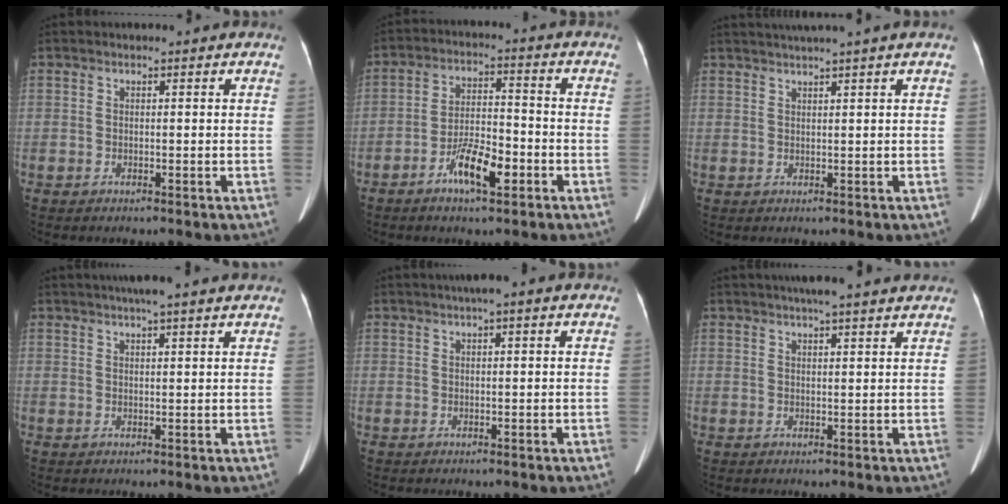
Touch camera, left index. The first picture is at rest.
{"total": 7.4, "force": [-3.8, 2.1, 6.1], "torque": [-0.118, 0.002, -0.066]}
{"total": 4.5, "force": [3.6, -1.5, 2.4], "torque": [-0.032, 0.019, 0.062]}
{"total": 6.7, "force": [5.4, -0.2, 3.9], "torque": [-0.061, 0.028, 0.076]}
{"total": 3.0, "force": [1.7, 0.2, 2.5], "torque": [-0.044, 0.017, 0.026]}
{"total": 9.2, "force": [7.8, 0.1, 4.8], "torque": [-0.069, 0.026, 0.094]}